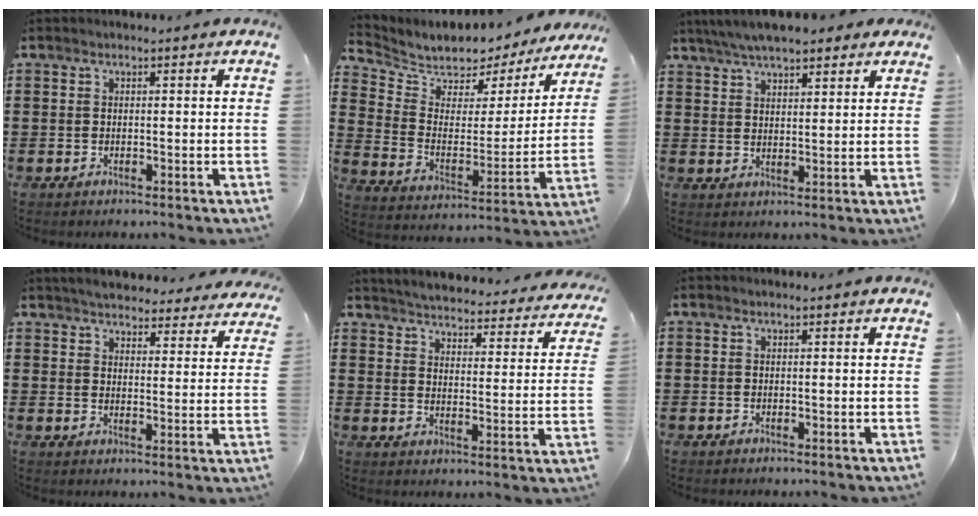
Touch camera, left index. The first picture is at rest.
{"total": 5.5, "force": [4.9, 2.3, 0.1], "torque": [-0.034, -0.048, 0.079]}
{"total": 5.5, "force": [4.9, 1.2, 2.3], "torque": [-0.058, -0.005, 0.089]}
{"total": 4.3, "force": [4.2, 0.1, 0.6], "torque": [-0.032, -0.026, 0.073]}
{"total": 4.0, "force": [4.0, -0.4, 0.4], "torque": [-0.033, -0.041, 0.062]}
{"total": 0.0}